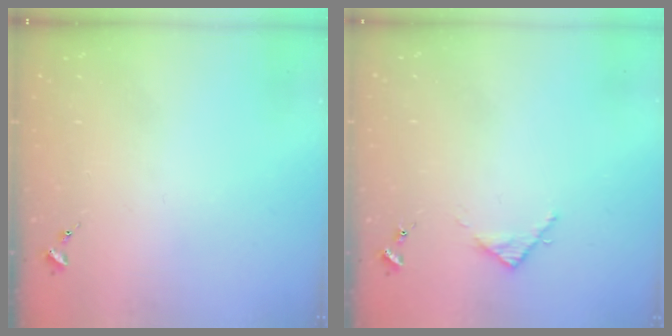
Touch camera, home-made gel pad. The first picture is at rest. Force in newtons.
{"total": 3.1, "press": 3.1, "slide": 0.4}